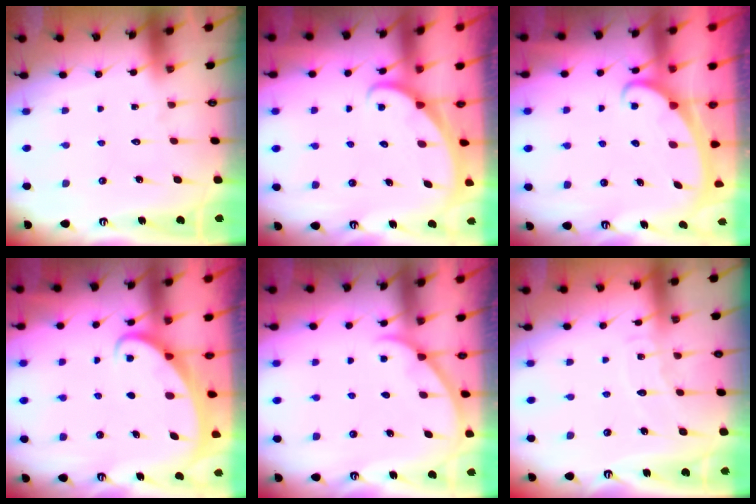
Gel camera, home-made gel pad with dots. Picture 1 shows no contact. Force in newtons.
{"total": 1.7, "press": 1.6, "slide": 0.1}
{"total": 2.4, "press": 2.4, "slide": 0.3}
{"total": 2.0, "press": 2.0, "slide": 0.0}
{"total": 2.9, "press": 2.8, "slide": 0.3}
{"total": 5.5, "press": 5.5, "slide": 0.6}